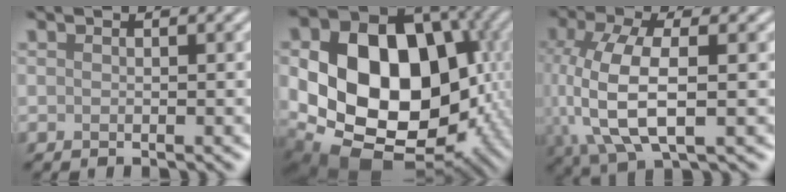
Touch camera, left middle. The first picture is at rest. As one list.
[{"total": 19.5, "force": [-0.8, 14.7, 12.8], "torque": [-0.218, -0.022, -0.004]}, {"total": 8.5, "force": [-0.4, 3.7, 7.6], "torque": [-0.170, -0.001, -0.009]}]